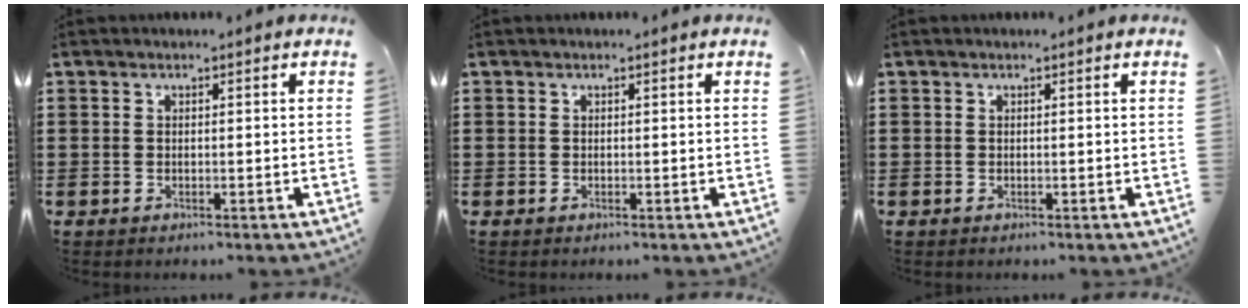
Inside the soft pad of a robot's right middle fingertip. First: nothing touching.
{"total": 0.0}
{"total": 0.0}